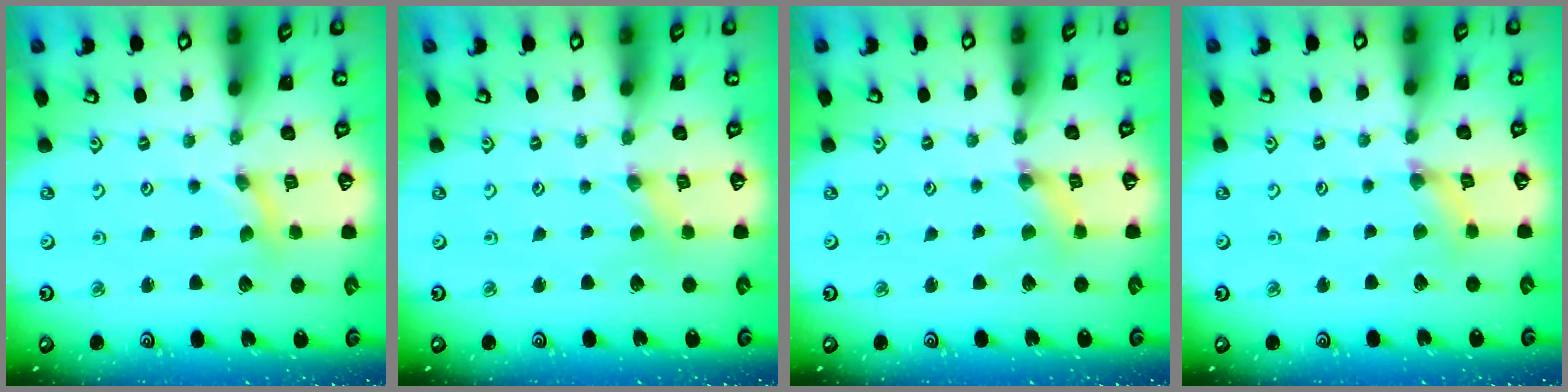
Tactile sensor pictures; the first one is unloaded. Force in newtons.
{"total": 0.0}
{"total": 2.4, "press": 2.4, "slide": 0.4}
{"total": 2.8, "press": 2.8, "slide": 0.3}